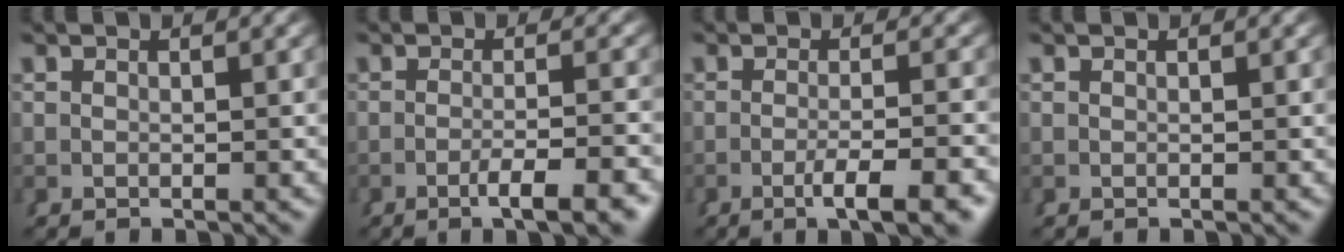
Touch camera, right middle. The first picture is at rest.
{"total": 4.1, "force": [-2.5, 0.2, 3.2], "torque": [-0.051, -0.009, -0.038]}
{"total": 4.6, "force": [-2.7, 0.3, 3.7], "torque": [-0.058, -0.012, -0.038]}
{"total": 0.0}